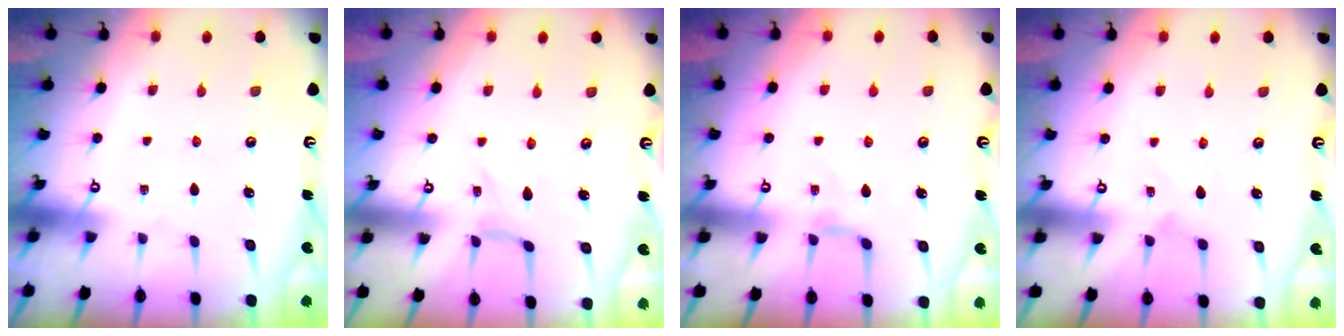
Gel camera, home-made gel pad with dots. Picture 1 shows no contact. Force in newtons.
{"total": 0.0}
{"total": 3.9, "press": 3.9, "slide": 0.6}
{"total": 1.5, "press": 1.5, "slide": 0.3}